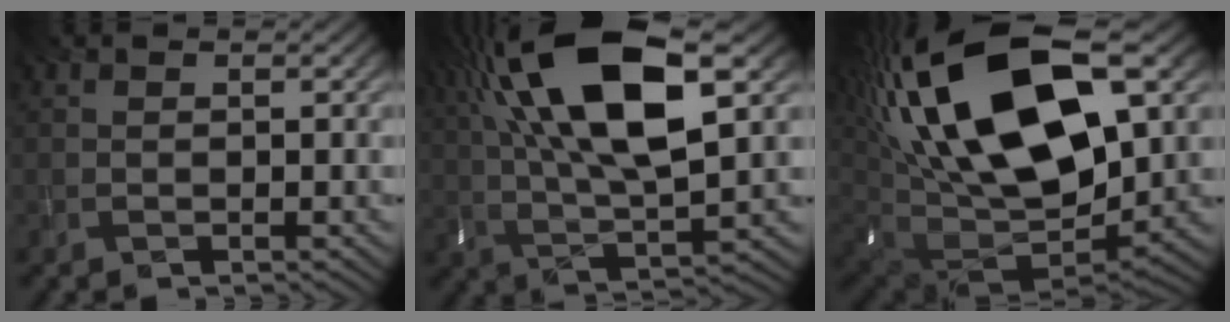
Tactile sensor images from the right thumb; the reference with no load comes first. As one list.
[{"total": 18.0, "force": [6.5, 7.0, 15.2], "torque": [-0.317, 0.034, 0.106]}, {"total": 22.2, "force": [7.1, 11.8, 17.5], "torque": [-0.394, 0.014, 0.130]}]